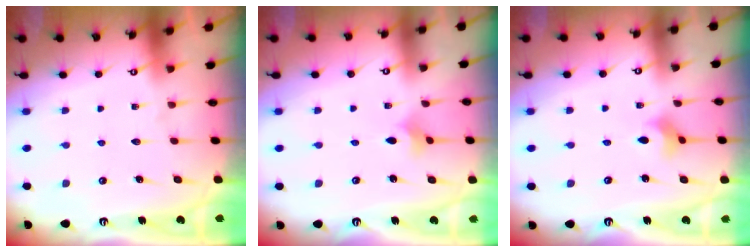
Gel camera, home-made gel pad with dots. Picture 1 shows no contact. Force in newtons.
{"total": 1.9, "press": 1.8, "slide": 0.5}
{"total": 2.7, "press": 2.7, "slide": 0.5}